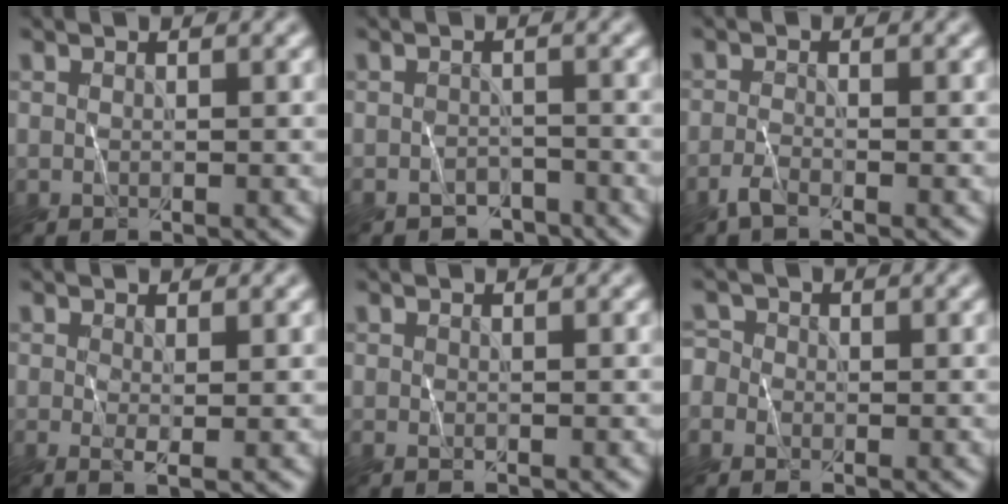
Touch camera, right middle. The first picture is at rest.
{"total": 2.0, "force": [-1.8, 0.8, 0.1], "torque": [0.004, 0.006, -0.032]}
{"total": 1.3, "force": [-1.1, 0.2, 0.8], "torque": [-0.019, 0.003, -0.027]}
{"total": 1.4, "force": [-0.1, 0.1, 1.4], "torque": [-0.027, -0.005, -0.002]}
{"total": 0.0}
{"total": 1.7, "force": [-0.2, 1.6, 0.6], "torque": [-0.003, 0.011, -0.019]}